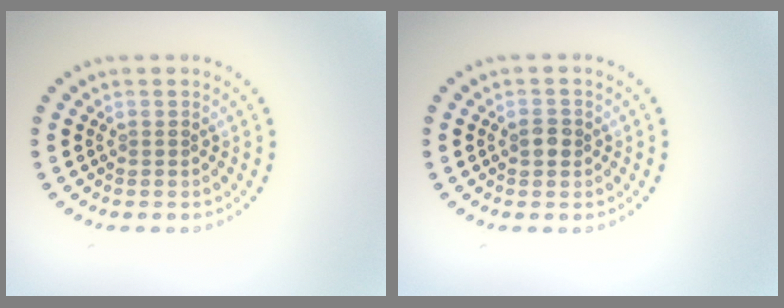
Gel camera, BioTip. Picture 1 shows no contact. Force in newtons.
{"total": 1.4, "press": 1.4, "slide": 0.1}